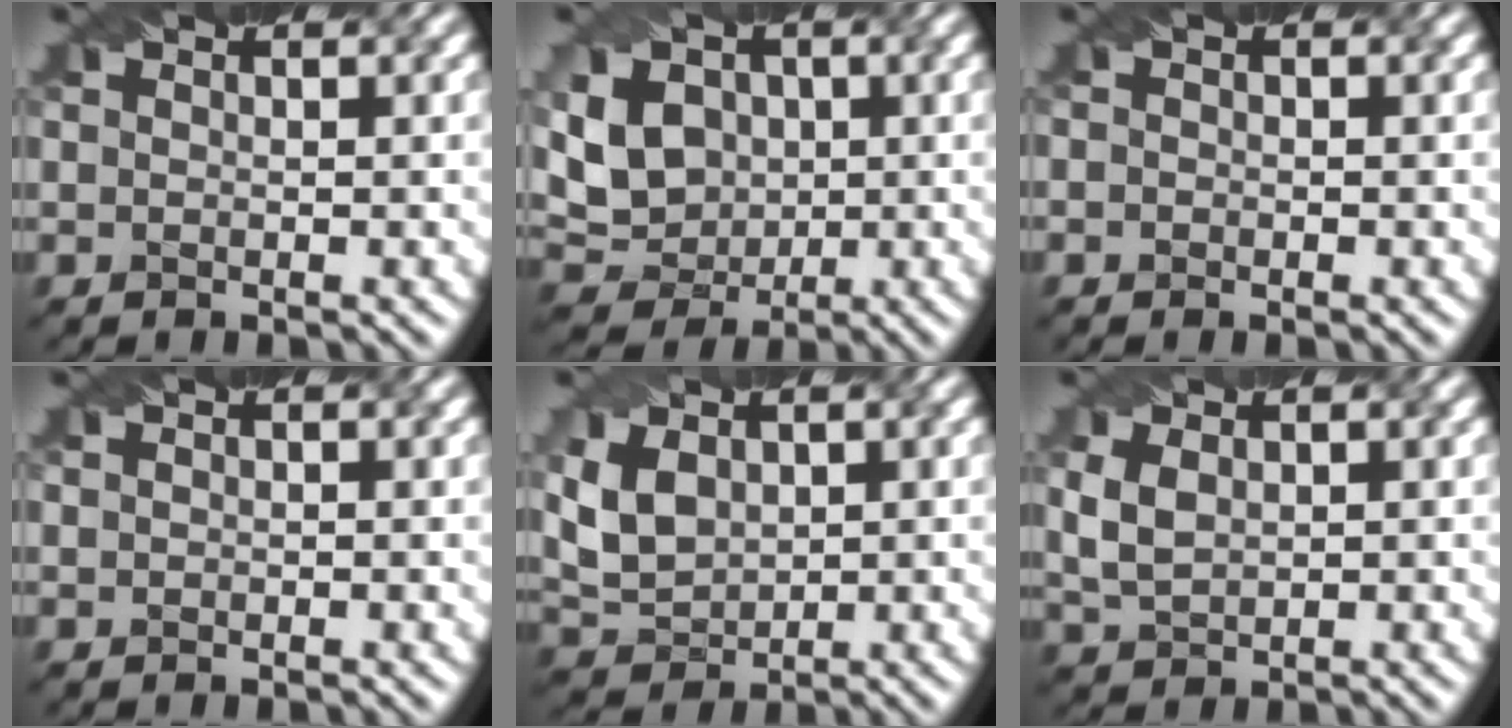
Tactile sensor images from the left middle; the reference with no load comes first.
{"total": 8.4, "force": [1.6, 6.7, 4.8], "torque": [-0.088, 0.024, 0.015]}
{"total": 0.9, "force": [-0.1, 0.8, 0.4], "torque": [-0.004, 0.006, -0.012]}
{"total": 0.6, "force": [0.3, 0.5, 0.2], "torque": [-0.001, -0.001, 0.000]}
{"total": 4.3, "force": [0.7, 3.1, 2.9], "torque": [-0.071, 0.003, 0.016]}
{"total": 2.8, "force": [0.5, 2.0, 1.9], "torque": [-0.052, 0.002, 0.014]}